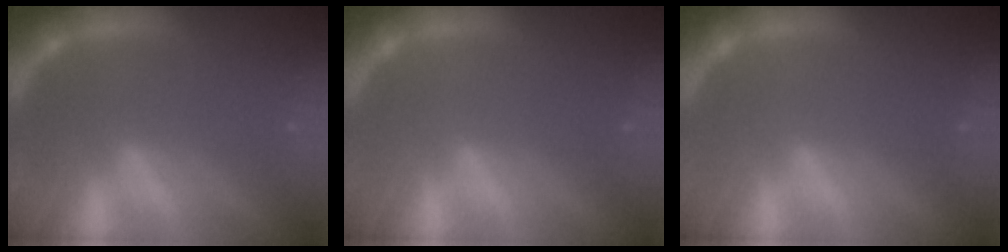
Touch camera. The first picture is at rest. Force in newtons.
{"total": 0.0}
{"total": 0.0}